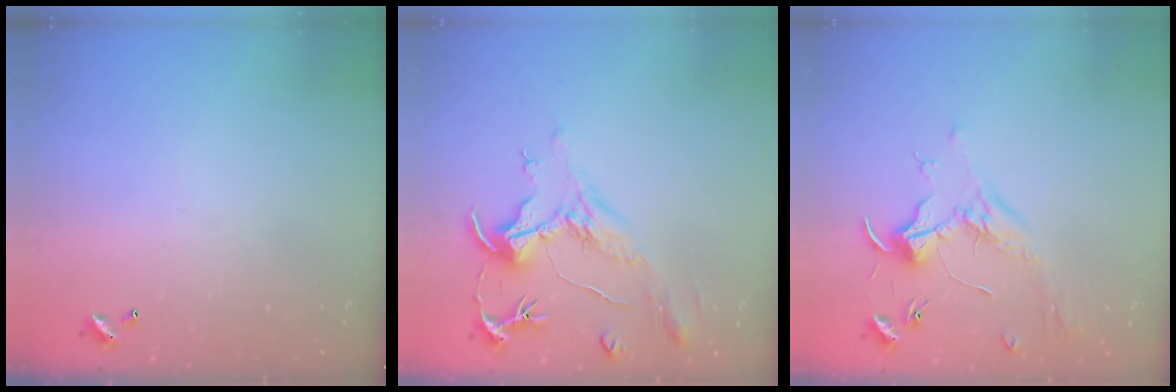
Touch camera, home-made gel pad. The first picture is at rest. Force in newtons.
{"total": 2.1, "press": 1.6, "slide": 1.3}
{"total": 1.8, "press": 1.6, "slide": 0.9}